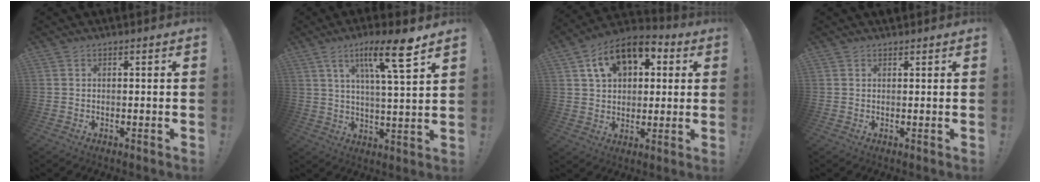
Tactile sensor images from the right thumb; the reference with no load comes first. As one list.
[{"total": 14.0, "force": [7.4, 1.8, 11.8], "torque": [-0.197, -0.031, 0.109]}, {"total": 14.4, "force": [6.4, 9.6, 8.6], "torque": [-0.143, -0.014, 0.120]}, {"total": 0.8, "force": [0.8, 0.3, 0.0], "torque": [0.008, -0.005, 0.015]}]